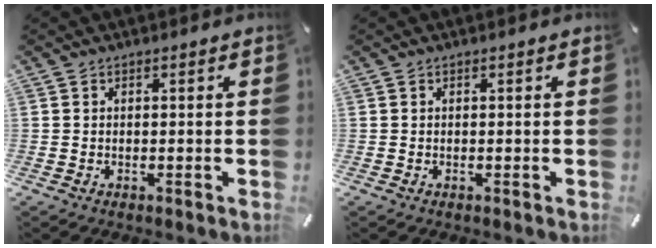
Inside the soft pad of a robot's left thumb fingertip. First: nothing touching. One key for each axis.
{"total": 0.0}